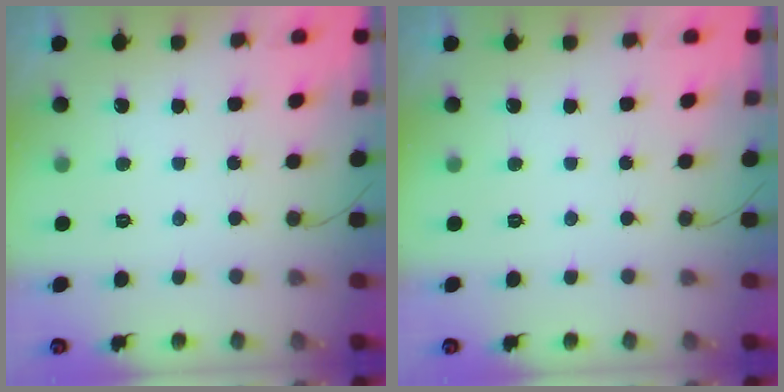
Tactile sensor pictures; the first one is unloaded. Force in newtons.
{"total": 0.0}